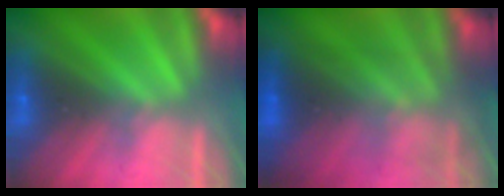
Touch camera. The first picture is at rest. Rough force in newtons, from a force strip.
{"total": 5.5}